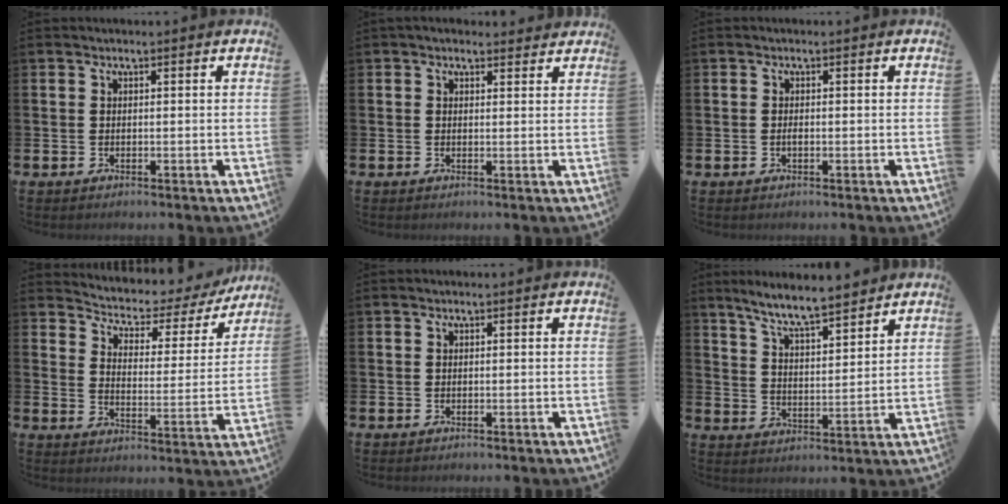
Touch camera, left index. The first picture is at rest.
{"total": 1.4, "force": [1.2, 0.6, 0.2], "torque": [0.001, 0.002, 0.020]}
{"total": 0.6, "force": [-0.2, 0.3, 0.6], "torque": [-0.014, 0.001, -0.003]}
{"total": 4.3, "force": [3.8, 1.8, 0.8], "torque": [-0.040, -0.036, 0.056]}
{"total": 0.0}
{"total": 7.4, "force": [6.9, 0.5, 2.6], "torque": [-0.073, -0.039, 0.122]}